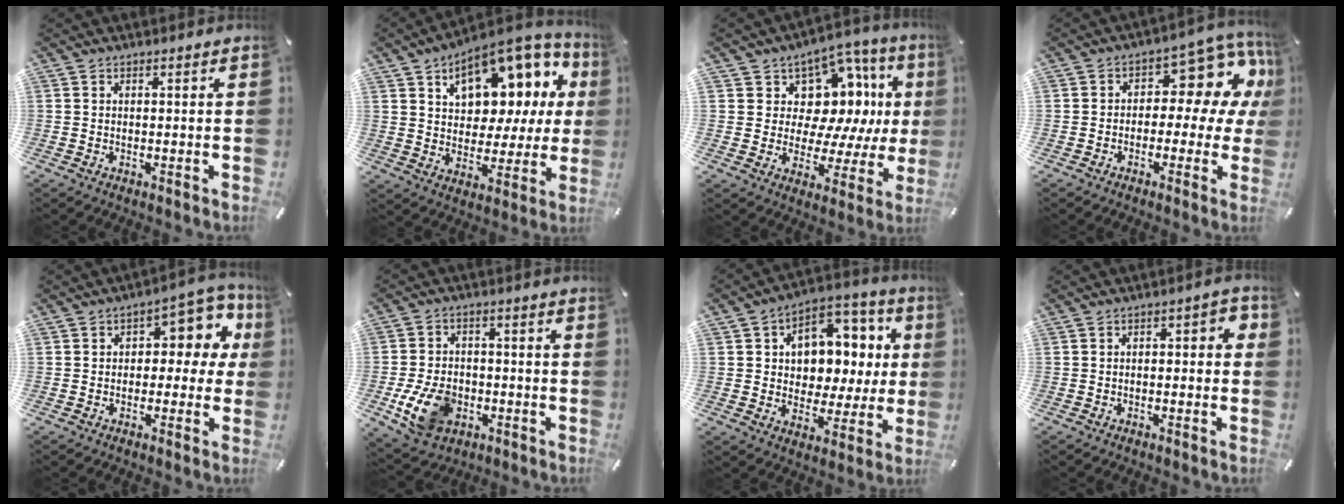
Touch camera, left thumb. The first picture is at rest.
{"total": 14.3, "force": [8.6, 8.9, 7.2], "torque": [-0.102, -0.062, 0.150]}
{"total": 13.2, "force": [4.7, 10.3, 6.8], "torque": [-0.090, -0.055, 0.086]}
{"total": 11.6, "force": [4.0, 6.7, 8.7], "torque": [-0.105, -0.035, 0.062]}
{"total": 9.2, "force": [2.5, 5.6, 6.9], "torque": [-0.079, -0.018, 0.035]}
{"total": 11.3, "force": [-3.6, 8.2, 7.0], "torque": [-0.145, 0.010, -0.060]}
{"total": 10.2, "force": [1.9, 8.9, 4.5], "torque": [-0.061, -0.025, 0.041]}
{"total": 3.3, "force": [-1.5, 1.4, 2.6], "torque": [-0.043, 0.016, -0.029]}